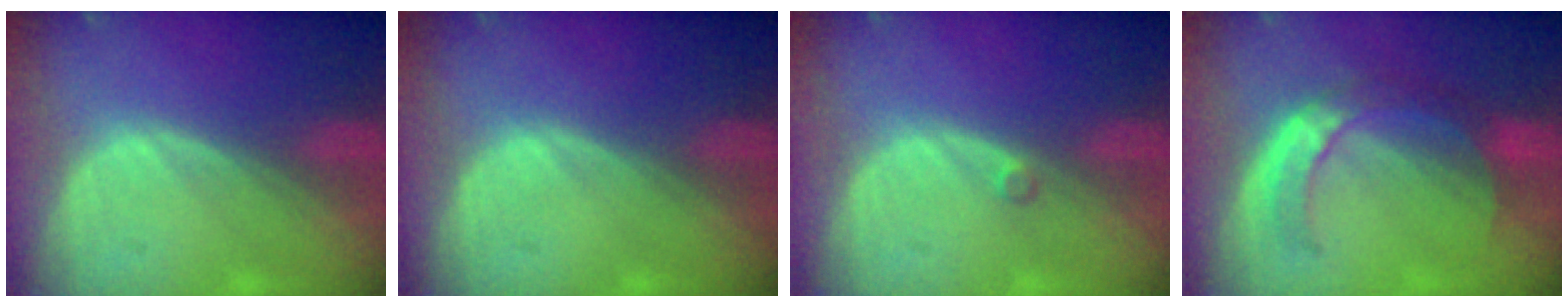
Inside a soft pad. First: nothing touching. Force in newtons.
{"total": 0.0}
{"total": 0.6, "press": 0.6, "slide": 0.1}
{"total": 6.7, "press": 6.4, "slide": 1.9}